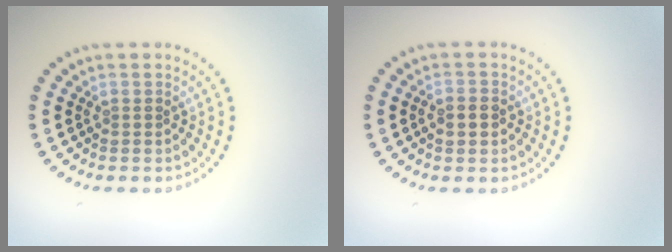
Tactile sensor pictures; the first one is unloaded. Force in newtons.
{"total": 1.6, "press": 1.6, "slide": 0.3}